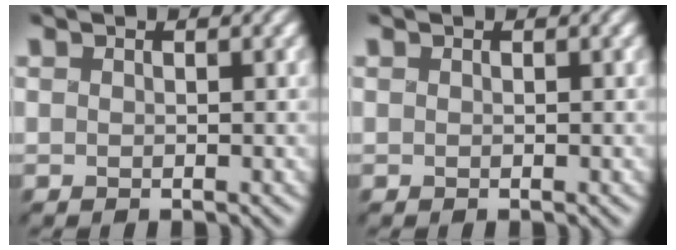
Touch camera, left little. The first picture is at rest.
{"total": 0.0}